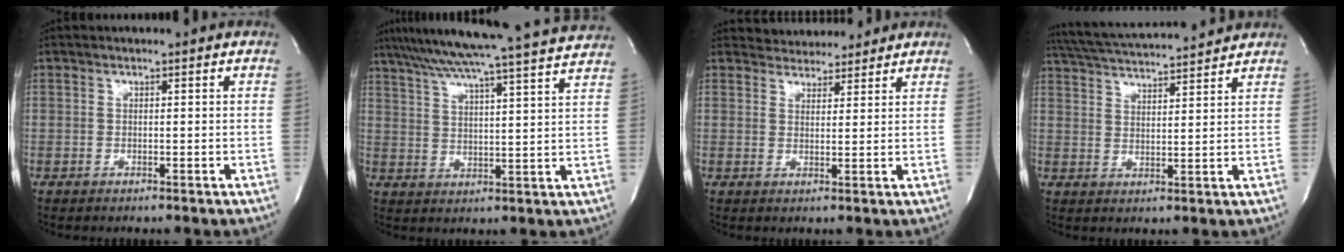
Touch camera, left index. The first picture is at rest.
{"total": 23.5, "force": [21.0, -1.0, 10.6], "torque": [-0.185, -0.008, 0.283]}
{"total": 6.2, "force": [5.8, 1.9, 0.6], "torque": [-0.005, 0.012, 0.080]}
{"total": 14.6, "force": [13.6, 0.5, 5.2], "torque": [-0.109, 0.025, 0.210]}